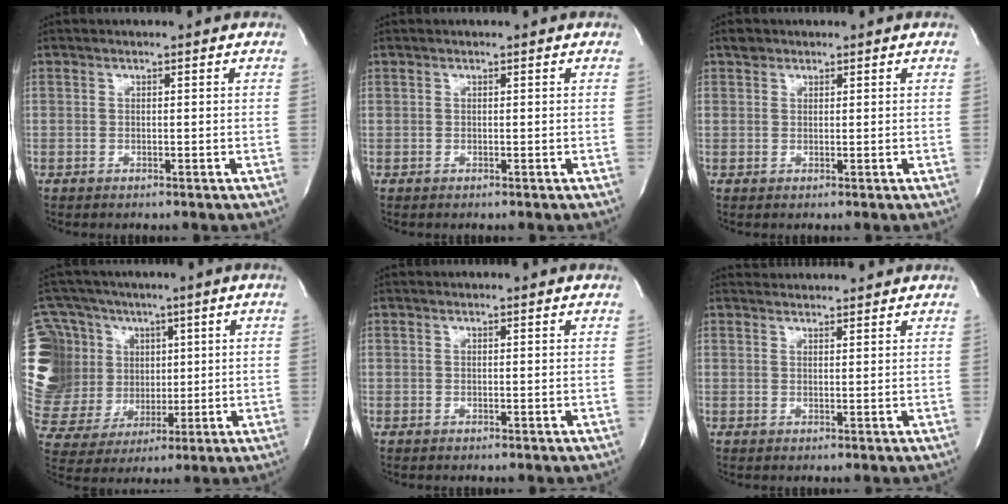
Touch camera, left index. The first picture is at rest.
{"total": 0.0}
{"total": 1.4, "force": [0.9, 1.0, 0.1], "torque": [0.004, 0.006, 0.012]}
{"total": 23.5, "force": [6.8, 20.0, 10.3], "torque": [-0.294, 0.083, 0.148]}
{"total": 0.7, "force": [0.7, 0.0, 0.1], "torque": [-0.003, 0.009, 0.010]}
{"total": 5.1, "force": [5.1, 0.6, 0.4], "torque": [-0.010, 0.028, 0.065]}